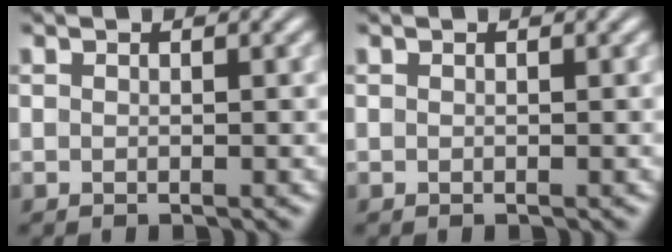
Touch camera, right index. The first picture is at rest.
{"total": 0.0}